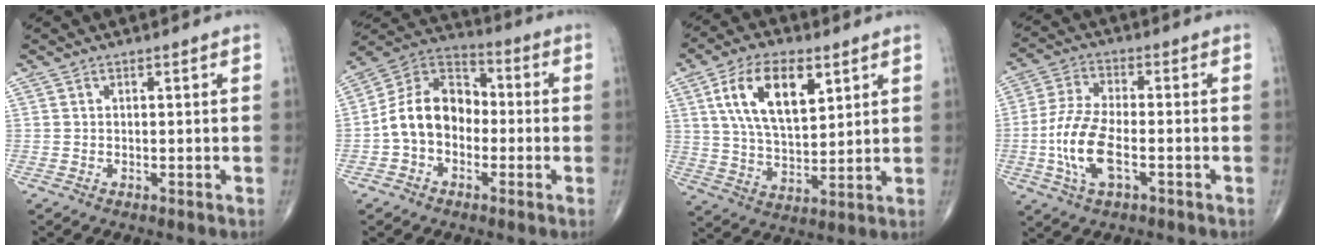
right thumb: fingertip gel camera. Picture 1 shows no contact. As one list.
[{"total": 12.8, "force": [-2.0, 9.5, 8.3], "torque": [-0.128, 0.045, -0.052]}, {"total": 14.7, "force": [5.9, 7.3, 11.4], "torque": [-0.189, -0.015, 0.111]}, {"total": 10.9, "force": [-2.8, 4.9, 9.4], "torque": [-0.203, 0.014, -0.057]}]